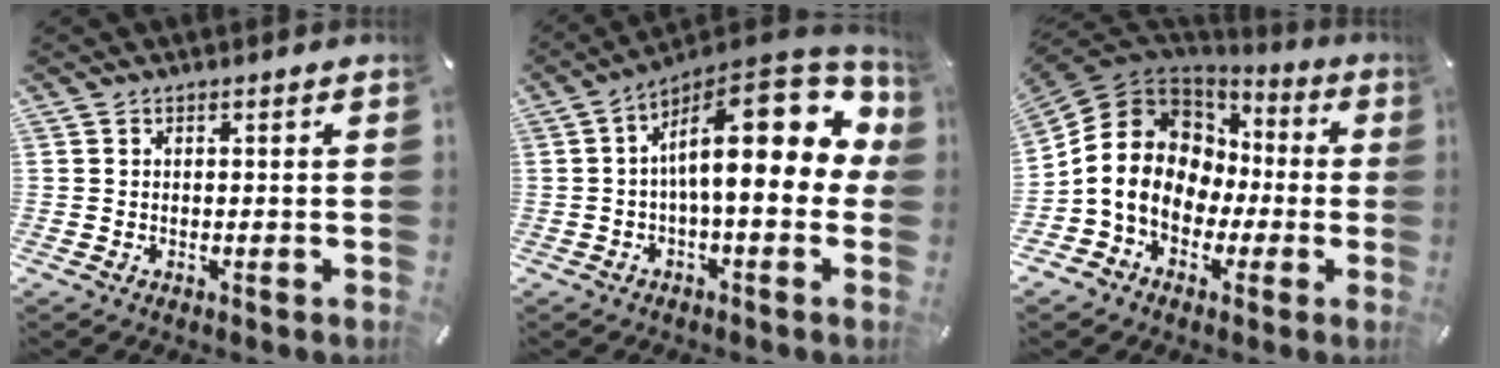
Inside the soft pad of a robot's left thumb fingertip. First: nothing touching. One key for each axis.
{"total": 22.2, "fx": 4.6, "fy": 9.1, "fz": 19.7, "tx": -0.284, "ty": -0.040, "tz": 0.080}
{"total": 14.1, "fx": -2.1, "fy": 12.5, "fz": 6.2, "tx": -0.136, "ty": 0.002, "tz": -0.037}